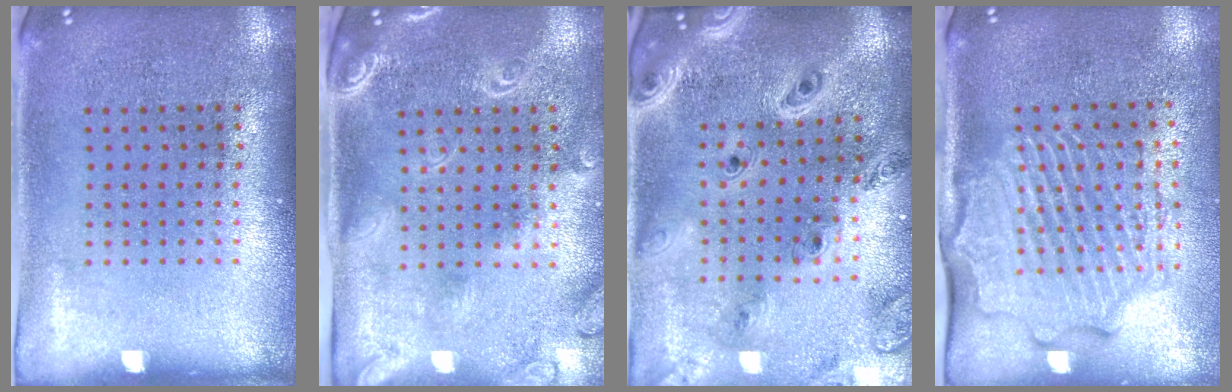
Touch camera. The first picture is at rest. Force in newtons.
{"total": 2.4, "press": 1.9, "slide": 1.4}
{"total": 2.5, "press": 2.3, "slide": 1.1}
{"total": 2.6, "press": 2.3, "slide": 1.3}